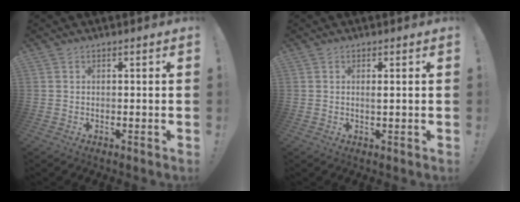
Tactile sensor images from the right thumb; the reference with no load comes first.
{"total": 1.2, "force": [0.6, -0.1, 1.0], "torque": [-0.006, -0.008, 0.006]}